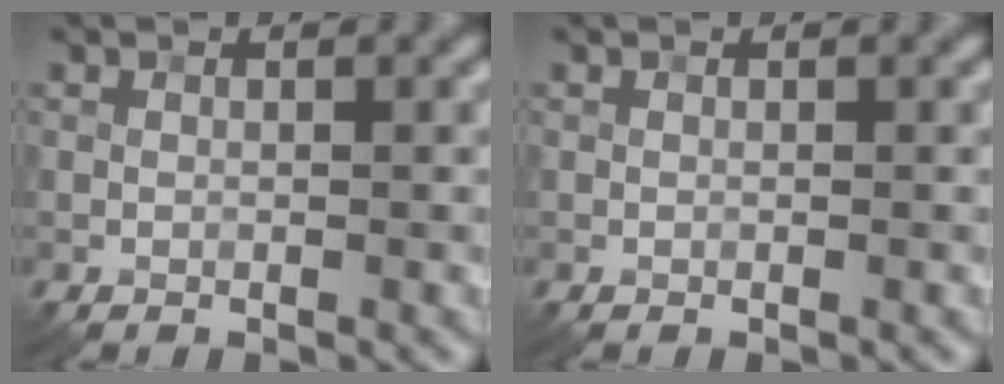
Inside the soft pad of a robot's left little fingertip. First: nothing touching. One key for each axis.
{"total": 0.0}